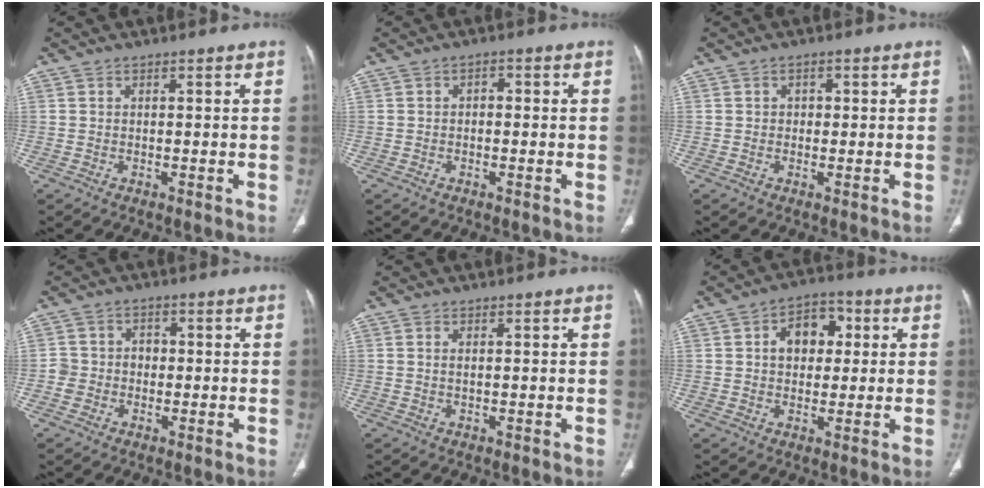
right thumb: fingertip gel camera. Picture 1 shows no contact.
{"total": 1.4, "force": [0.0, 1.0, 1.0], "torque": [-0.003, 0.007, -0.006]}
{"total": 1.5, "force": [0.2, 1.3, 0.7], "torque": [-0.002, 0.003, 0.000]}
{"total": 4.1, "force": [-0.7, 3.9, 1.1], "torque": [0.007, 0.017, -0.019]}
{"total": 0.8, "force": [0.3, 0.3, 0.7], "torque": [-0.012, -0.001, 0.005]}
{"total": 8.8, "force": [1.9, 6.3, 5.9], "torque": [-0.057, 0.013, 0.023]}